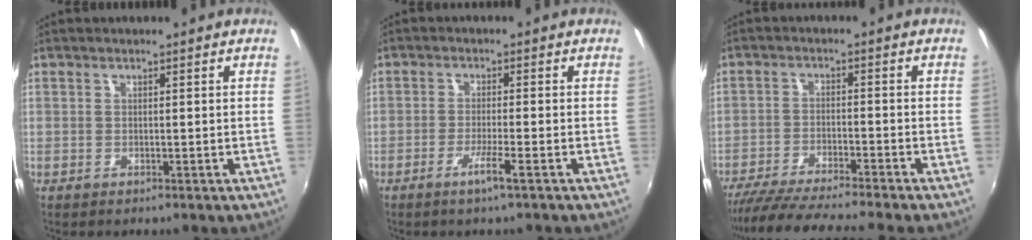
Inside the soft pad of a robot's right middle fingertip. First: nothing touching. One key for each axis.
{"total": 3.5, "fx": -2.3, "fy": -0.5, "fz": 2.6, "tx": -0.056, "ty": -0.008, "tz": -0.044}
{"total": 13.3, "fx": -11.9, "fy": -1.0, "fz": 5.7, "tx": -0.123, "ty": -0.026, "tz": -0.200}